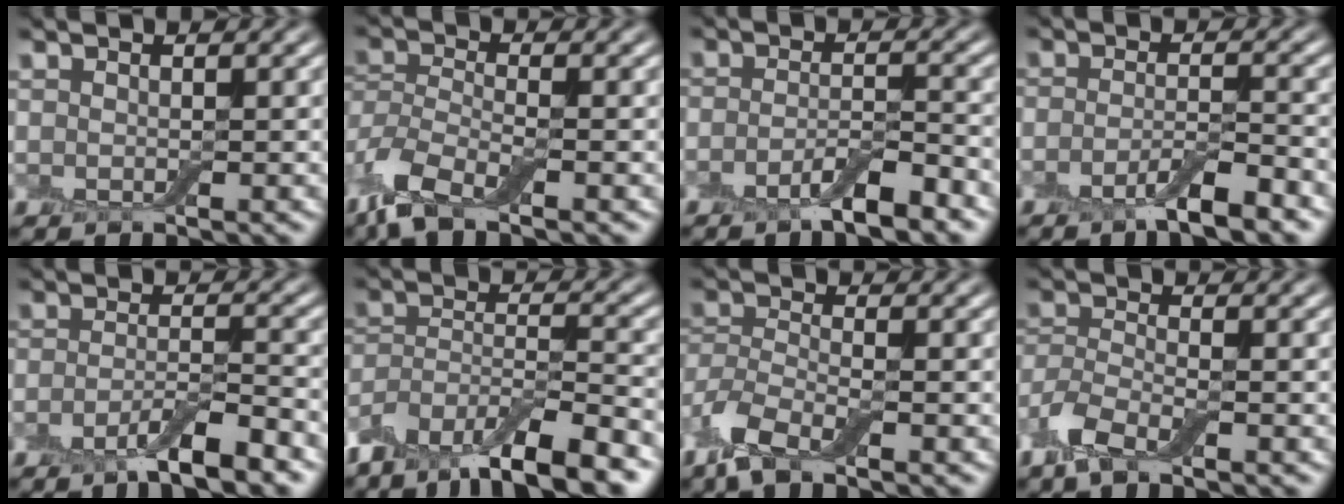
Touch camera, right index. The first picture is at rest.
{"total": 6.0, "force": [-4.0, 2.3, 3.8], "torque": [-0.081, -0.006, -0.090]}
{"total": 3.9, "force": [-2.6, 0.8, 2.9], "torque": [-0.052, 0.002, -0.052]}
{"total": 3.9, "force": [-2.5, 0.7, 2.9], "torque": [-0.052, 0.000, -0.053]}
{"total": 4.6, "force": [-3.0, 0.8, 3.4], "torque": [-0.057, 0.001, -0.061]}
{"total": 10.8, "force": [-8.3, 3.4, 6.0], "torque": [-0.109, 0.001, -0.149]}
{"total": 5.0, "force": [-3.3, 1.9, 3.3], "torque": [-0.072, -0.008, -0.078]}
{"total": 4.1, "force": [-2.6, 1.4, 2.7], "torque": [-0.062, -0.009, -0.066]}